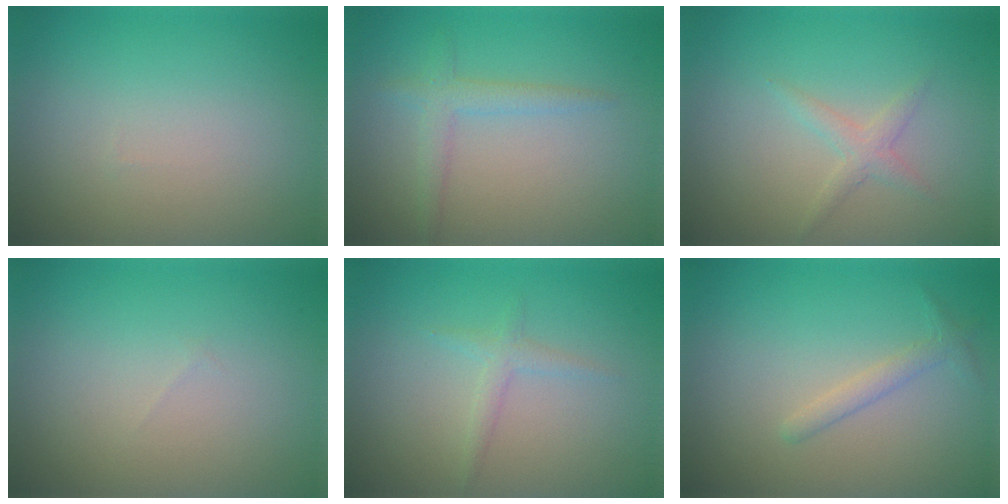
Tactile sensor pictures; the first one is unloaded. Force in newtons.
{"total": 2.1, "press": 2.1, "slide": 0.0}
{"total": 1.5, "press": 1.5, "slide": 0.1}
{"total": 0.0}
{"total": 1.3, "press": 1.3, "slide": 0.1}
{"total": 1.4, "press": 1.4, "slide": 0.0}